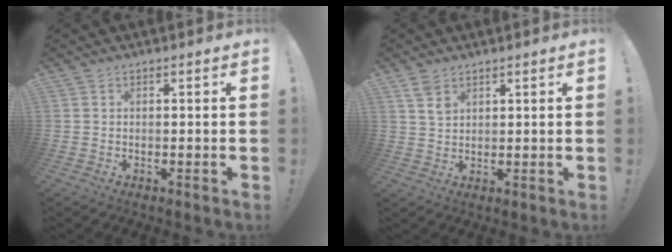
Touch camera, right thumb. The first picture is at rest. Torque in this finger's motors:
{"motor_torque": [-0.48, 0.64, 0.70, 0.21, 0.02]}